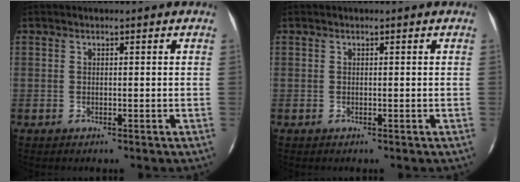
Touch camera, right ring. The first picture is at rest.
{"total": 0.0}